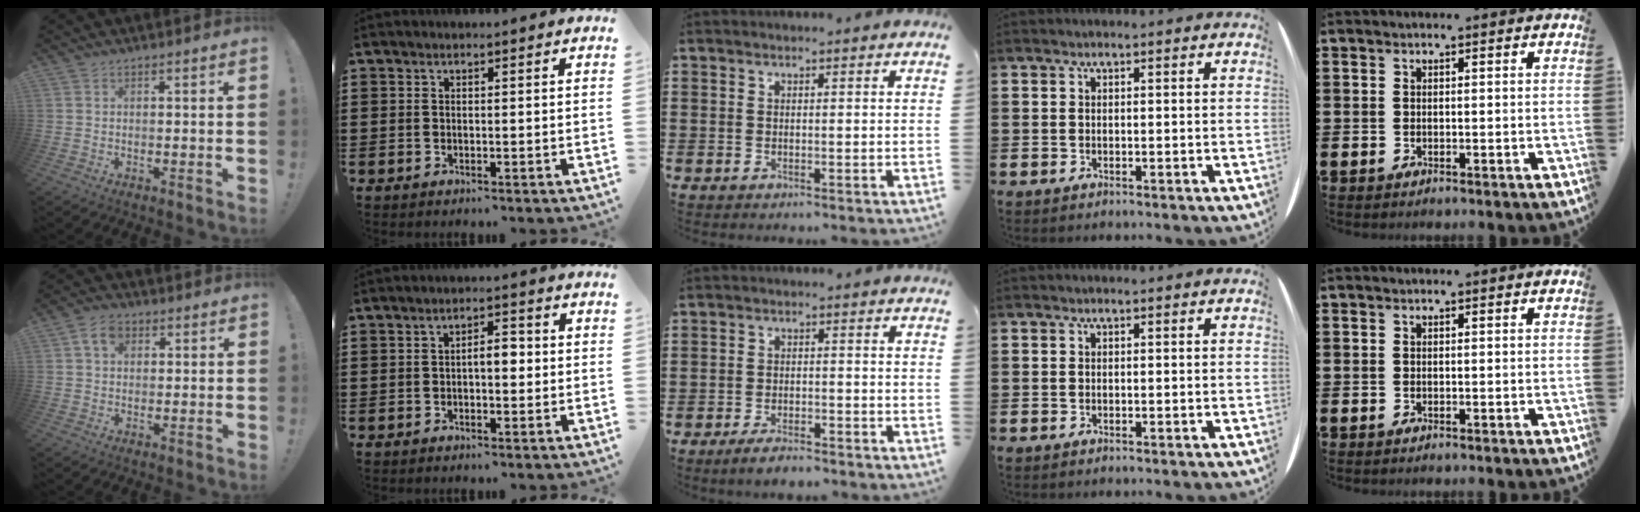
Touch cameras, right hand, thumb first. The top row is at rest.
{"thumb": {"total": 5.6, "force": [2.1, 4.0, 3.3], "torque": [-0.059, 0.007, 0.040]}, "index": {"total": 3.4, "force": [-0.3, 1.4, 3.1], "torque": [-0.049, 0.005, -0.010]}, "middle": {"total": 3.0, "force": [-2.7, 0.5, 1.3], "torque": [-0.022, 0.005, -0.054]}}